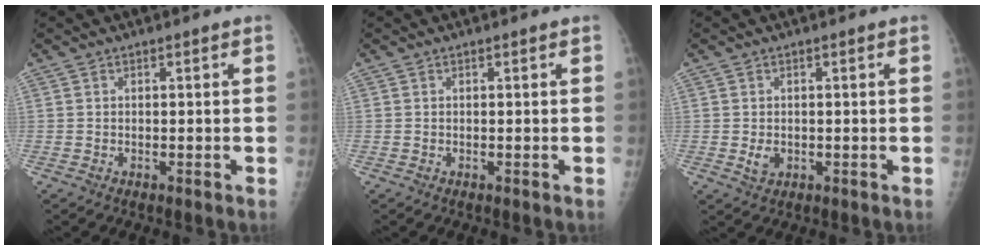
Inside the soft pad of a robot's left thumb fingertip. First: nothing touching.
{"total": 0.0}
{"total": 2.4, "force": [0.0, 1.7, 1.7], "torque": [-0.022, -0.004, 0.008]}